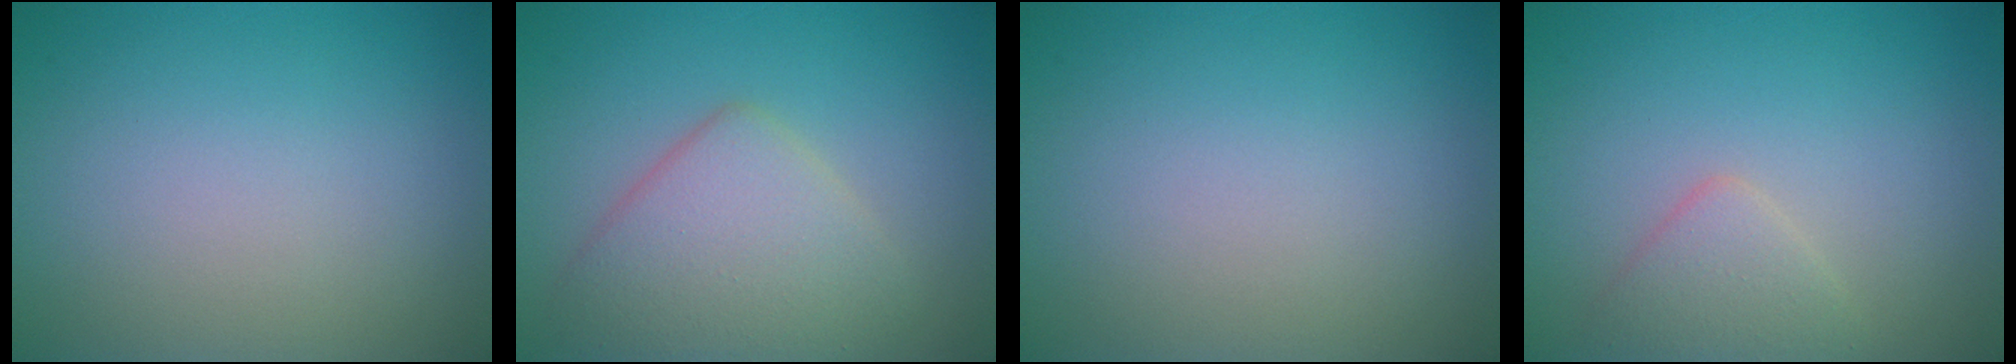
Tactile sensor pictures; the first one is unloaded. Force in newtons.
{"total": 5.0, "press": 5.0, "slide": 0.3}
{"total": 0.0}
{"total": 2.1, "press": 2.1, "slide": 0.2}